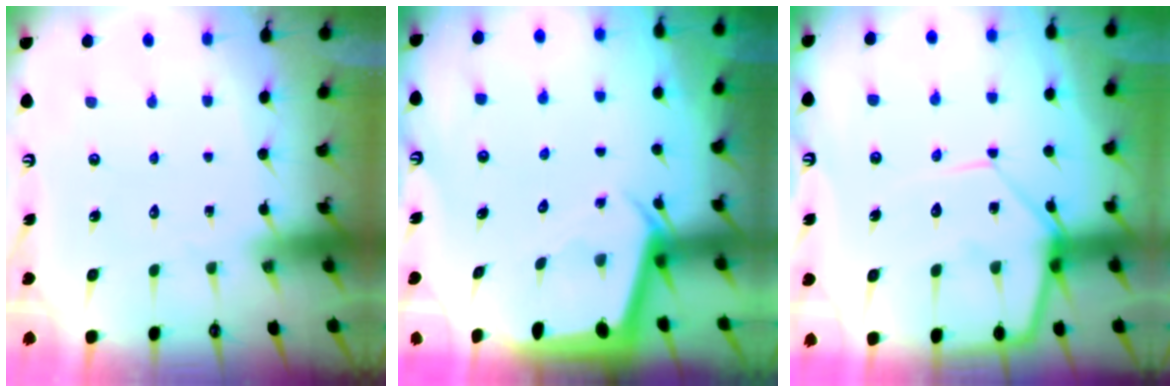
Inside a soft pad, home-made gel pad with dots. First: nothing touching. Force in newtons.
{"total": 2.5, "press": 2.5, "slide": 0.2}
{"total": 11.0, "press": 11.0, "slide": 1.0}